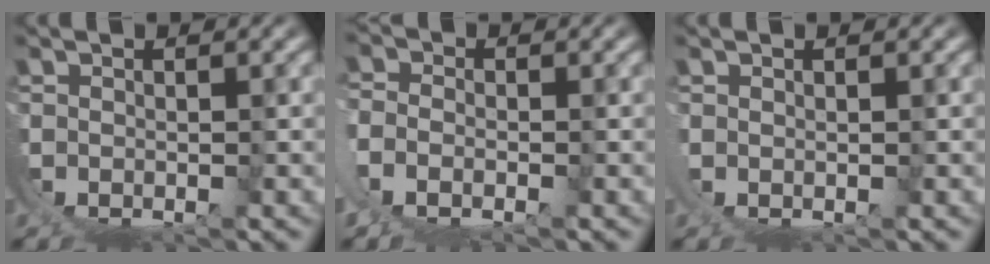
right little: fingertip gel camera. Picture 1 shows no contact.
{"total": 3.8, "force": [0.9, 3.1, 2.0], "torque": [-0.061, -0.008, 0.013]}
{"total": 0.9, "force": [0.8, -0.5, 0.0], "torque": [-0.001, 0.000, 0.012]}